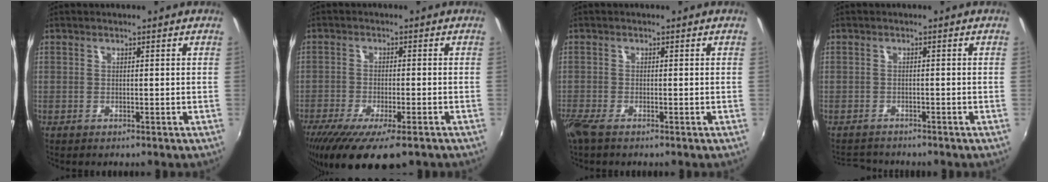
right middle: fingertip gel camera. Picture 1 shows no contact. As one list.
[{"total": 13.7, "force": [-9.5, 3.7, 9.2], "torque": [-0.189, -0.055, -0.151]}, {"total": 2.9, "force": [-2.1, 0.5, 2.0], "torque": [-0.049, -0.011, -0.046]}, {"total": 3.3, "force": [-3.1, 1.1, 0.2], "torque": [-0.018, -0.001, -0.059]}]